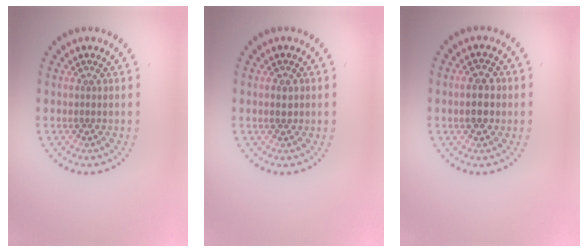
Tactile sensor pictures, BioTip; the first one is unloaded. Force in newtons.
{"total": 1.1, "press": 1.1, "slide": 0.1}
{"total": 2.4, "press": 2.4, "slide": 0.1}